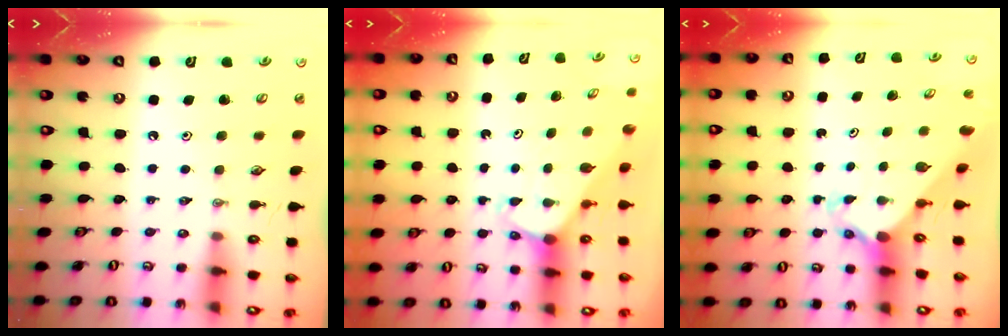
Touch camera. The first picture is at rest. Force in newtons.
{"total": 1.9, "press": 1.9, "slide": 0.1}
{"total": 2.6, "press": 2.6, "slide": 0.2}